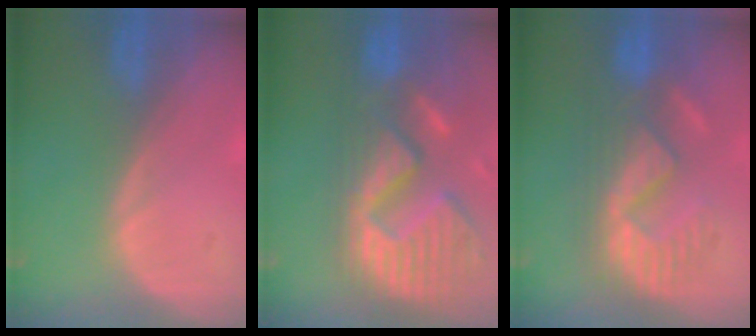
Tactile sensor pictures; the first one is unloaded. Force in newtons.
{"total": 14.4, "press": 12.0, "slide": 8.0}
{"total": 9.1, "press": 9.1, "slide": 1.1}